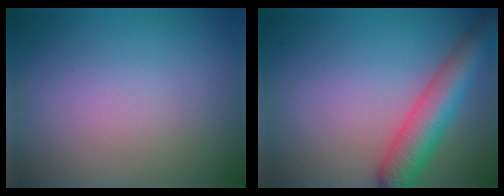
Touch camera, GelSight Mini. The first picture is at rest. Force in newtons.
{"total": 6.2, "press": 6.2, "slide": 0.3}